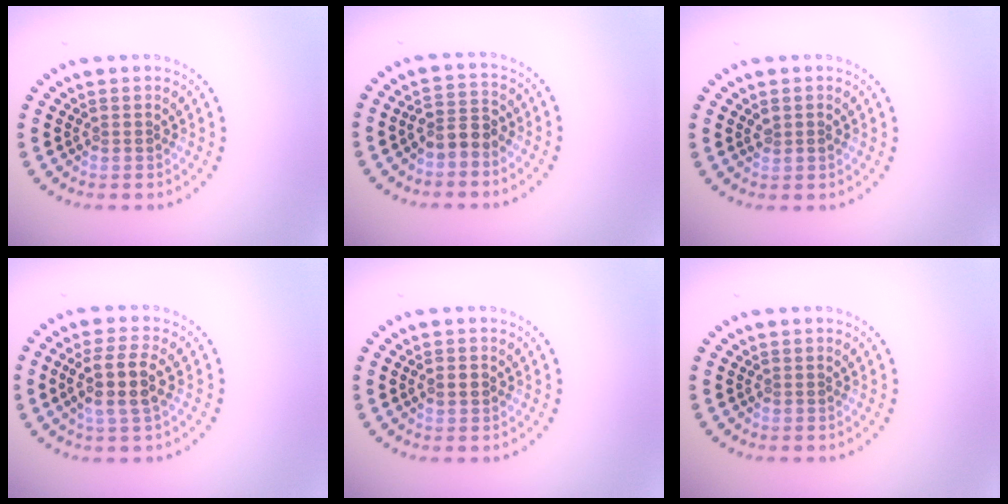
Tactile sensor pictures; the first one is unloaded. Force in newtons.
{"total": 2.5, "press": 2.3, "slide": 1.1}
{"total": 0.8, "press": 0.8, "slide": 0.1}
{"total": 3.5, "press": 3.2, "slide": 1.5}
{"total": 1.8, "press": 1.8, "slide": 0.1}
{"total": 0.0}